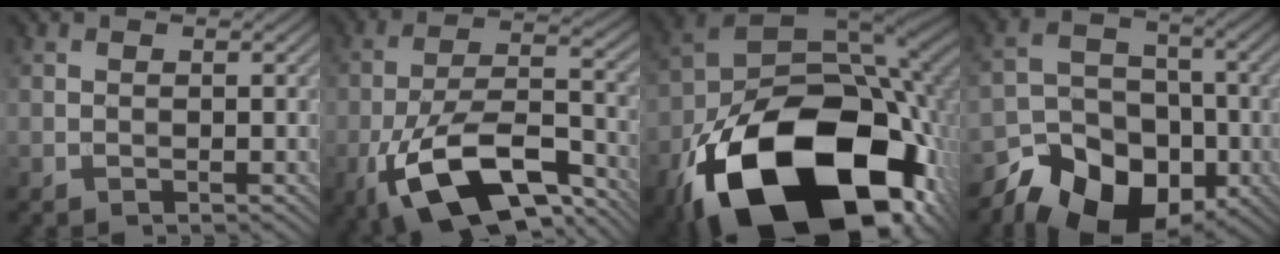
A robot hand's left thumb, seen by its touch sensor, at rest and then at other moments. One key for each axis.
{"total": 15.7, "fx": -8.8, "fy": 6.3, "fz": 11.5, "tx": -0.232, "ty": -0.020, "tz": -0.164}
{"total": 22.6, "fx": -10.7, "fy": 13.0, "fz": 15.2, "tx": -0.309, "ty": -0.067, "tz": -0.142}
{"total": 13.5, "fx": -8.4, "fy": 8.8, "fz": 5.9, "tx": -0.107, "ty": -0.019, "tz": -0.150}